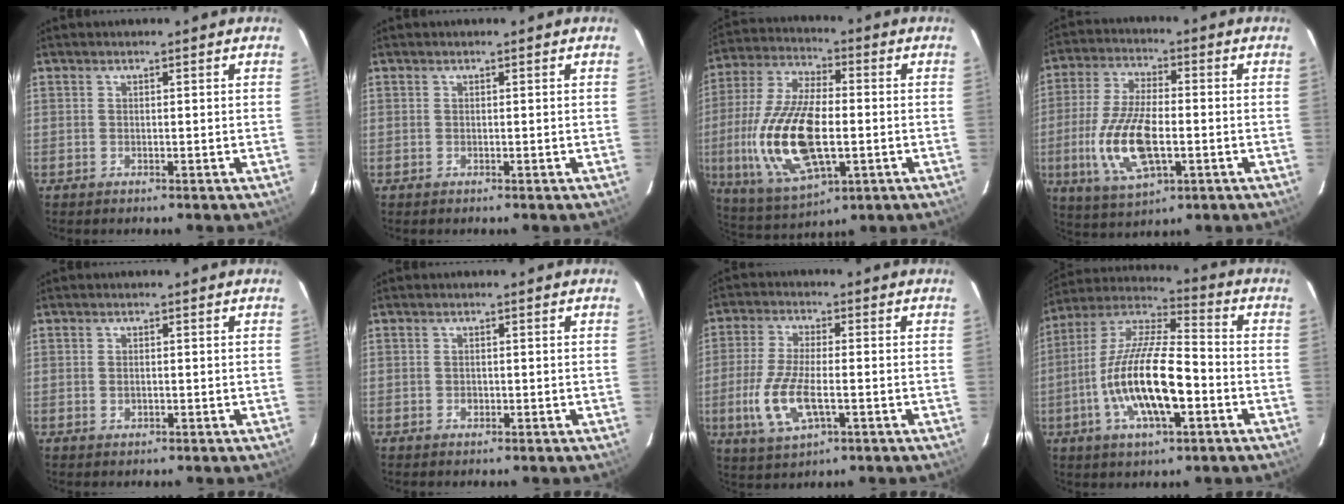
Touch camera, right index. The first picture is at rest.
{"total": 0.0}
{"total": 20.1, "force": [-3.5, 8.6, 17.8], "torque": [-0.381, -0.012, -0.057]}
{"total": 14.5, "force": [-3.5, 5.8, 12.9], "torque": [-0.272, -0.009, -0.061]}
{"total": 1.3, "force": [-0.3, 0.9, 0.9], "torque": [-0.019, 0.001, -0.005]}
{"total": 1.0, "force": [-0.4, 0.8, 0.5], "torque": [-0.007, 0.002, -0.005]}
{"total": 10.8, "force": [-3.0, 4.0, 9.6], "torque": [-0.208, -0.009, -0.054]}
{"total": 17.7, "force": [-5.0, 5.4, 16.1], "torque": [-0.318, -0.006, -0.096]}